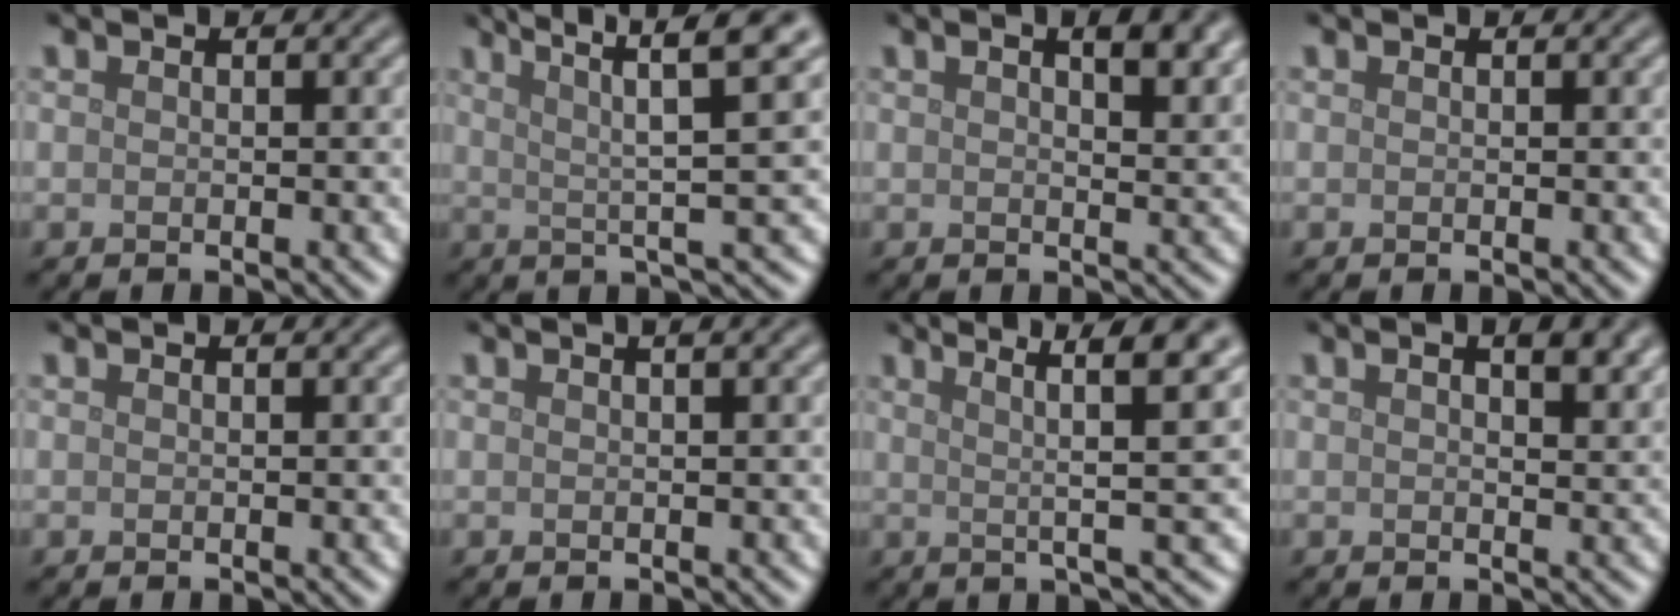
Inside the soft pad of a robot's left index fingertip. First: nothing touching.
{"total": 6.8, "force": [2.9, 0.8, 6.1], "torque": [-0.095, 0.020, 0.053]}
{"total": 4.2, "force": [2.1, 1.3, 3.5], "torque": [-0.048, 0.004, 0.028]}
{"total": 0.0}
{"total": 0.0}
{"total": 1.7, "force": [0.8, 0.6, 1.4], "torque": [-0.016, 0.003, 0.005]}
{"total": 6.8, "force": [2.9, 0.9, 6.1], "torque": [-0.094, 0.015, 0.050]}
{"total": 3.2, "force": [1.6, 0.9, 2.7], "torque": [-0.036, 0.005, 0.021]}